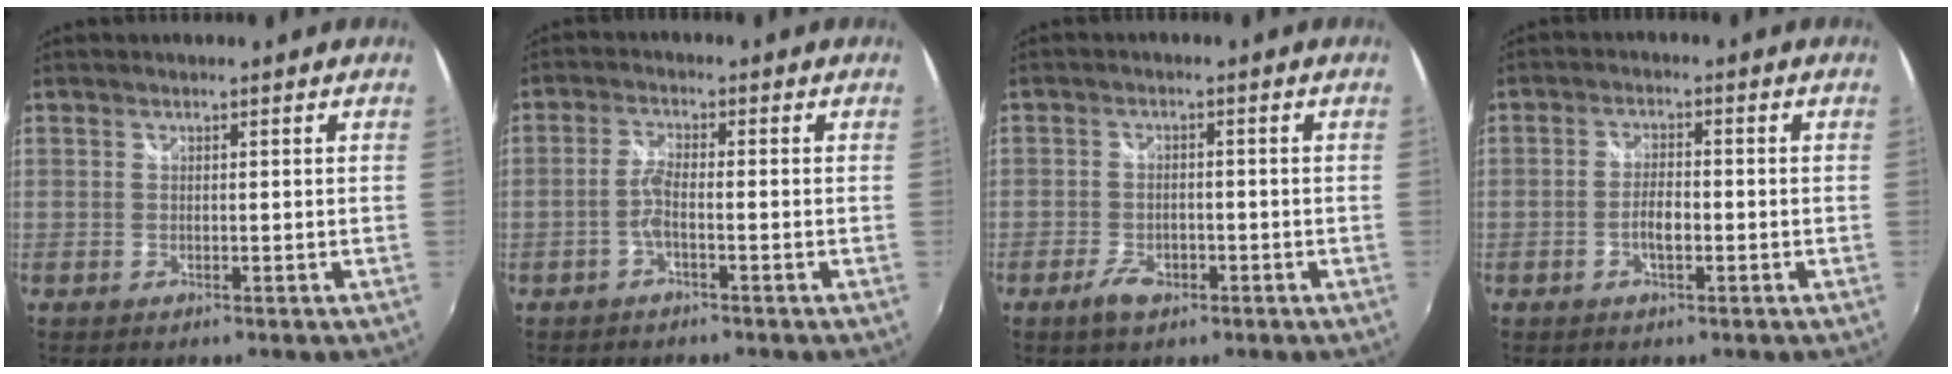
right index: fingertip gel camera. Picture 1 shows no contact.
{"total": 2.7, "force": [-1.3, 0.3, 2.4], "torque": [-0.058, 0.005, -0.028]}
{"total": 4.4, "force": [-2.6, 2.4, 2.6], "torque": [-0.063, -0.004, -0.044]}
{"total": 3.5, "force": [-1.3, 1.3, 3.0], "torque": [-0.062, 0.003, -0.024]}